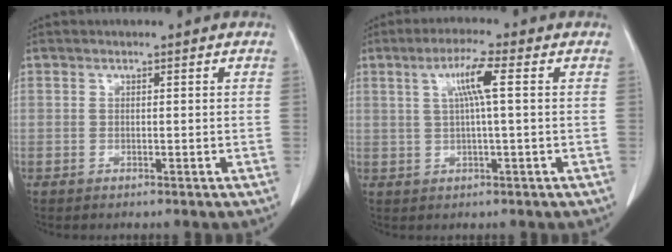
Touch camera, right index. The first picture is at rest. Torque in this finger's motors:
{"motor_torque": [0.74, 0.05, 0.12, 0.10]}